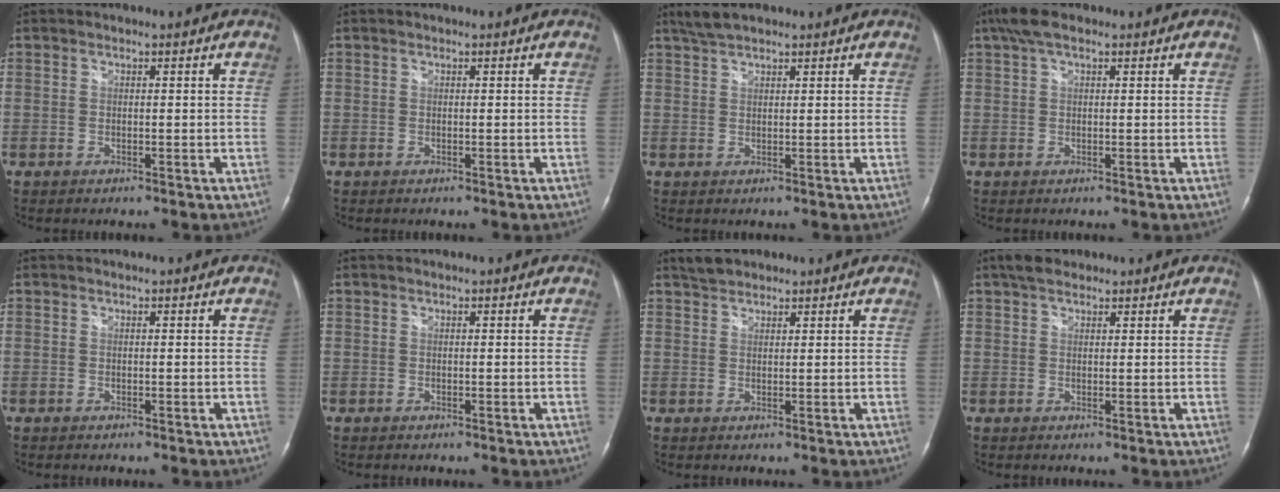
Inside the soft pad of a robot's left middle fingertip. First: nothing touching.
{"total": 0.0}
{"total": 3.3, "force": [2.8, 0.8, 1.6], "torque": [-0.040, 0.010, 0.056]}
{"total": 4.0, "force": [2.6, 1.3, 2.8], "torque": [-0.066, 0.028, 0.050]}
{"total": 0.0}
{"total": 0.0}
{"total": 2.9, "force": [2.5, 1.3, 0.8], "torque": [-0.020, 0.011, 0.044]}
{"total": 3.2, "force": [2.4, 1.6, 1.3], "torque": [-0.032, 0.018, 0.041]}